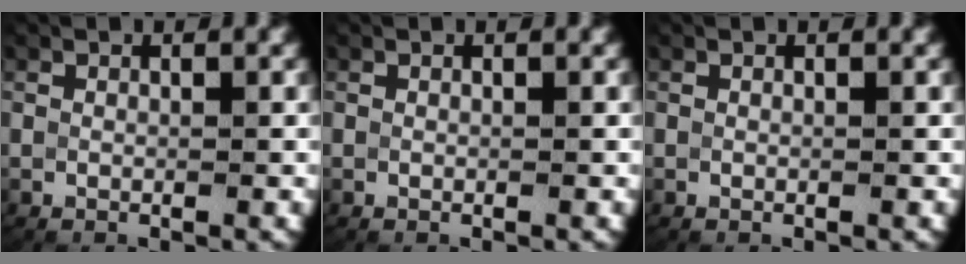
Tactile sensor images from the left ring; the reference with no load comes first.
{"total": 0.0}
{"total": 0.0}